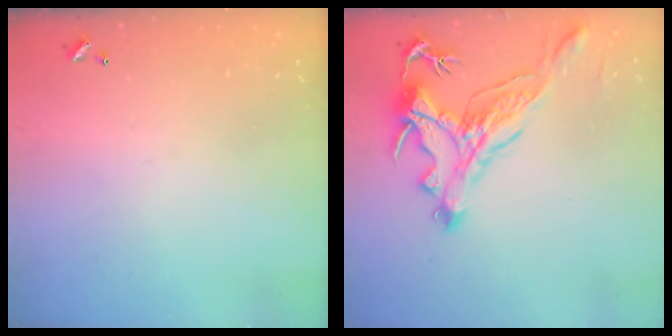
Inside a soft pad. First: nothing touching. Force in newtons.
{"total": 3.9, "press": 3.5, "slide": 1.6}